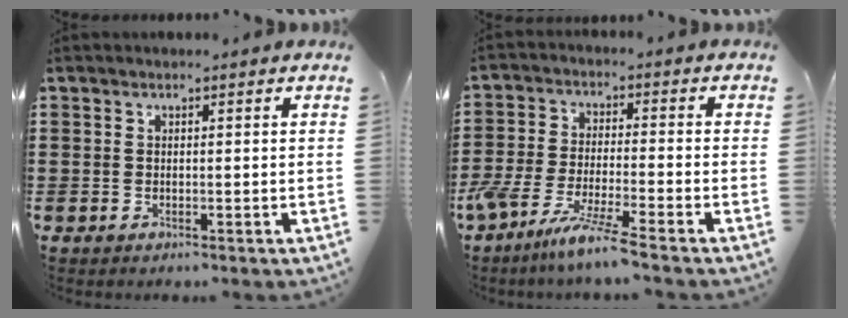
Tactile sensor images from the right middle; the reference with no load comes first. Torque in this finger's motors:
{"motor_torque": [1.96, -0.20, 0.76, 0.21]}